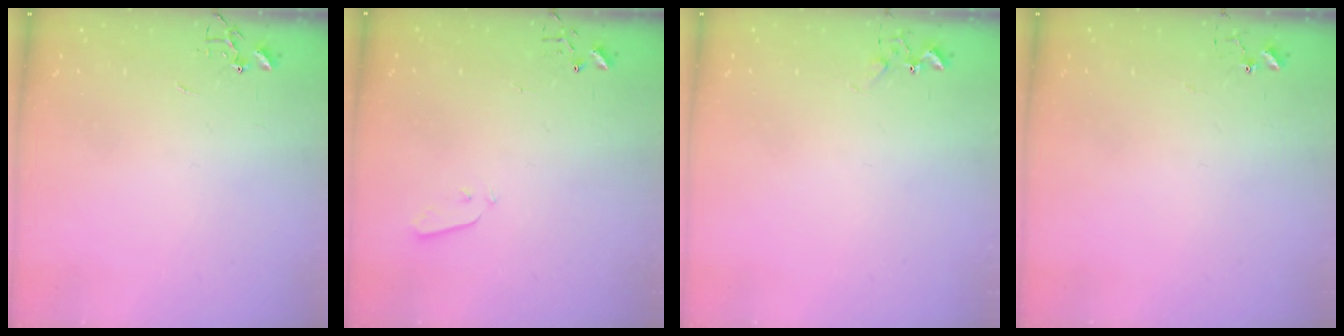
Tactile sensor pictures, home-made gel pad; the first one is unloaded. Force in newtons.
{"total": 2.5, "press": 2.5, "slide": 0.4}
{"total": 5.2, "press": 5.2, "slide": 0.6}
{"total": 5.2, "press": 5.2, "slide": 0.4}